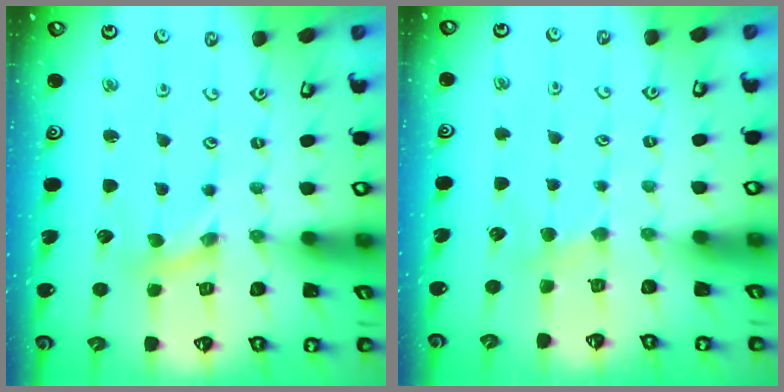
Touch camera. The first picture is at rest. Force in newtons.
{"total": 2.5, "press": 2.5, "slide": 0.4}